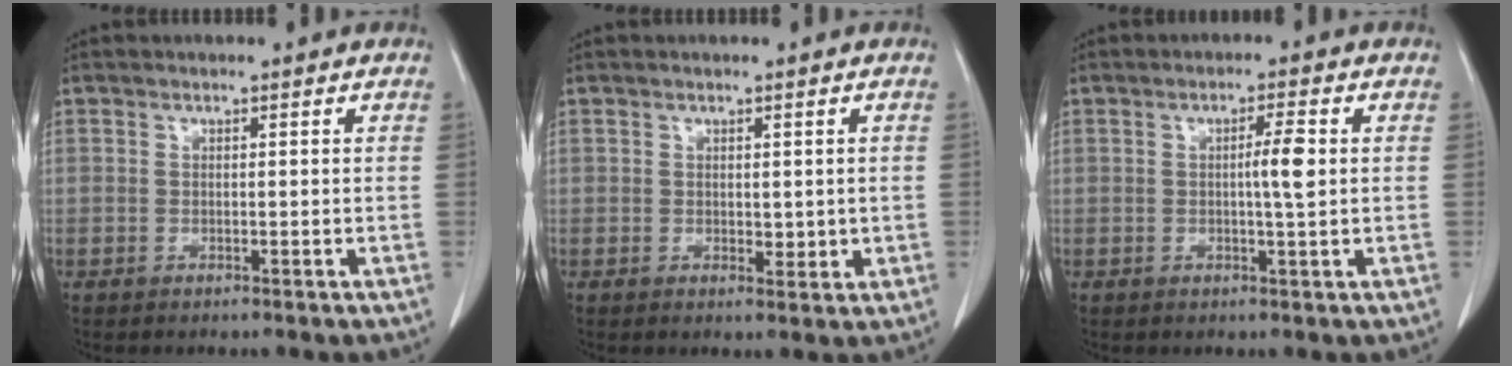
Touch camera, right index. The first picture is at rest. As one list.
[{"total": 1.9, "force": [0.1, 1.1, 1.6], "torque": [-0.017, -0.005, 0.006]}, {"total": 3.6, "force": [0.2, -0.1, 3.6], "torque": [-0.059, -0.002, 0.003]}]